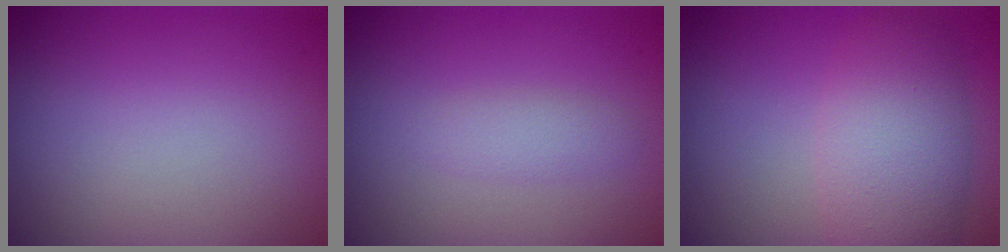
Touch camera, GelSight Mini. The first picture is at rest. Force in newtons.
{"total": 1.4, "press": 1.4, "slide": 0.1}
{"total": 5.5, "press": 5.5, "slide": 0.4}